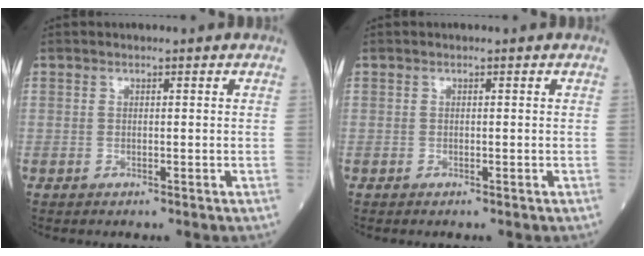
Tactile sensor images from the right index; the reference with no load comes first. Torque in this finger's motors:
{"motor_torque": [-0.08, 0.00, -0.03, -0.01]}